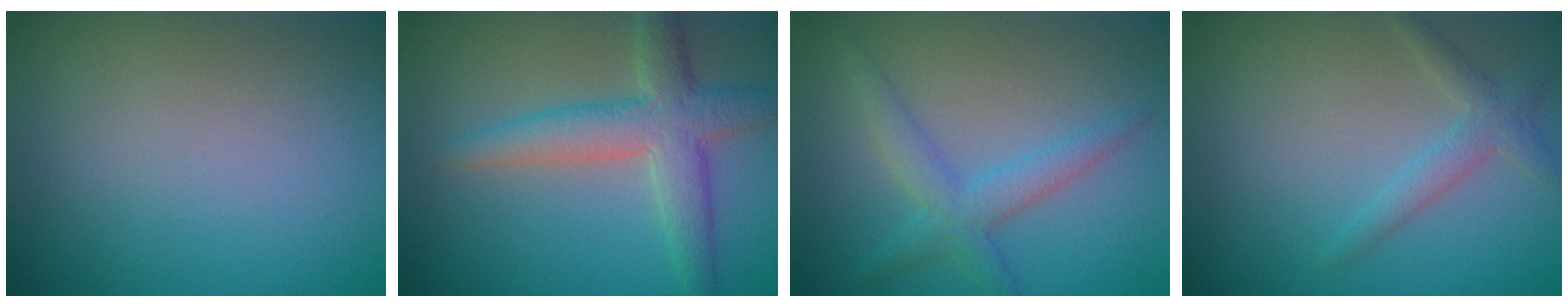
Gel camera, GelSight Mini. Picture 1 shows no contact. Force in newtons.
{"total": 5.2, "press": 5.1, "slide": 0.4}
{"total": 3.0, "press": 3.0, "slide": 0.0}
{"total": 1.9, "press": 1.9, "slide": 0.1}